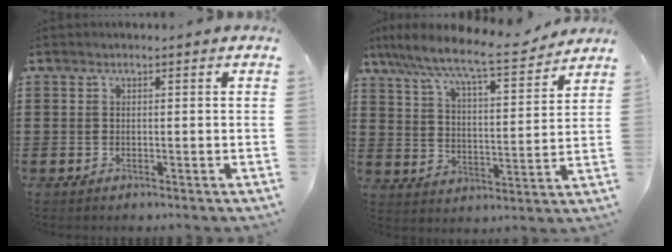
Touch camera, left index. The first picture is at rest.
{"total": 8.6, "force": [7.6, 0.2, 4.0], "torque": [-0.109, -0.045, 0.124]}